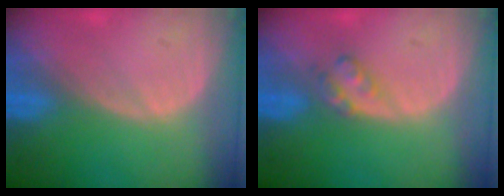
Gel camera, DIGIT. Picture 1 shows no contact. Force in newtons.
{"total": 2.4, "press": 2.4, "slide": 0.2}